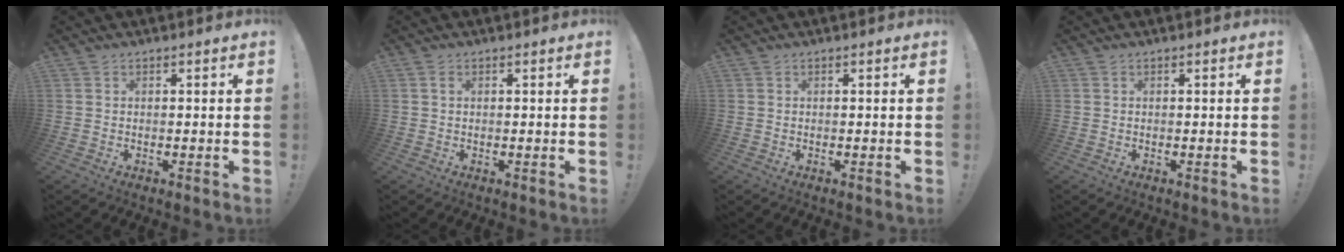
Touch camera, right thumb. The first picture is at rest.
{"total": 0.8, "force": [0.2, 0.4, 0.6], "torque": [-0.017, 0.003, 0.005]}
{"total": 0.0}
{"total": 0.0}